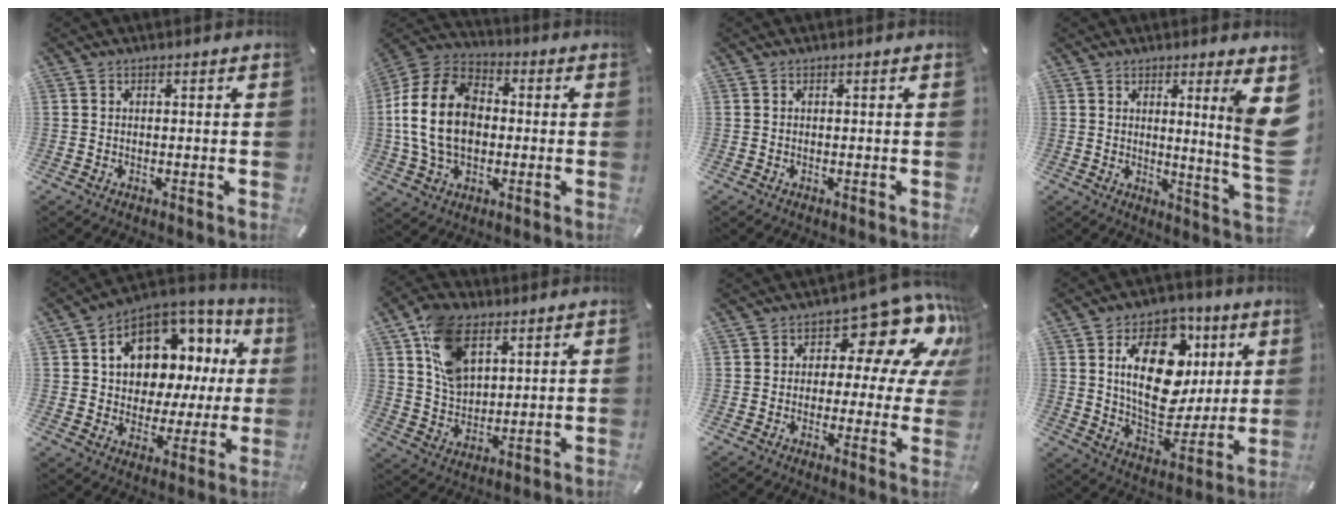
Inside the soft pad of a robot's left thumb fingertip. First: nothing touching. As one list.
[{"total": 16.5, "force": [-1.1, 12.2, 11.0], "torque": [-0.264, 0.019, -0.024]}, {"total": 0.0}, {"total": 10.3, "force": [3.6, -0.5, 9.7], "torque": [-0.140, -0.045, 0.052]}, {"total": 12.2, "force": [4.2, 9.8, 6.0], "torque": [-0.100, -0.035, 0.080]}, {"total": 12.8, "force": [6.0, 8.4, 7.6], "torque": [-0.146, -0.009, 0.114]}, {"total": 14.0, "force": [7.4, 7.5, 9.3], "torque": [-0.125, -0.053, 0.124]}, {"total": 21.3, "force": [6.2, 13.7, 15.1], "torque": [-0.243, -0.016, 0.105]}]